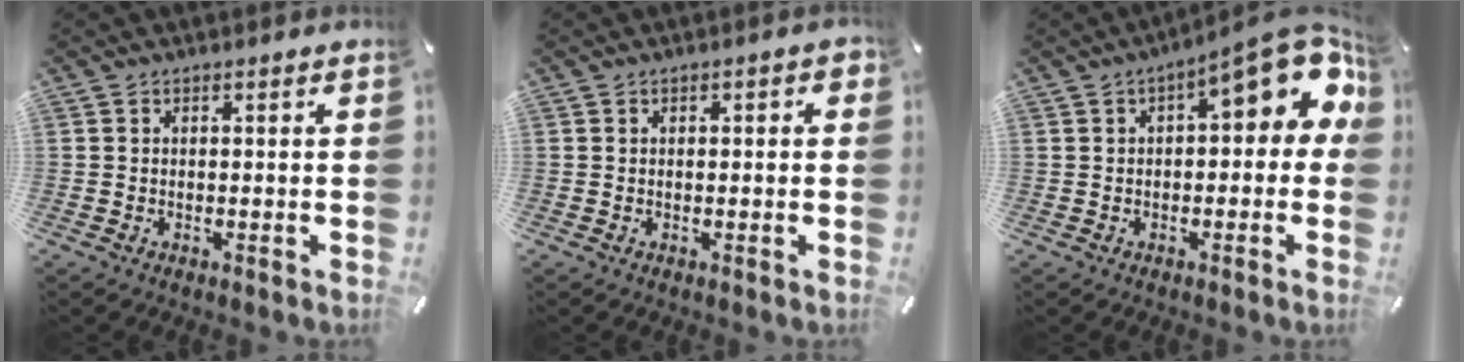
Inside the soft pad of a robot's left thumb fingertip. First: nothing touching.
{"total": 1.7, "force": [-0.1, 0.8, 1.5], "torque": [-0.020, 0.001, -0.004]}
{"total": 13.3, "force": [4.7, 5.2, 11.3], "torque": [-0.145, -0.036, 0.076]}